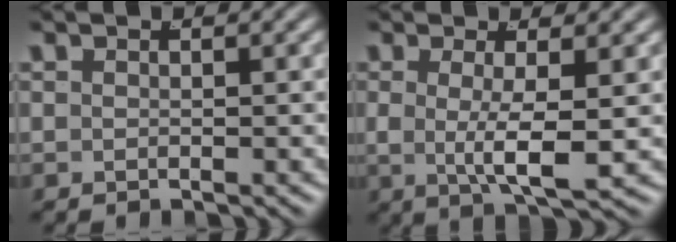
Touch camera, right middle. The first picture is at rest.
{"total": 5.0, "force": [0.0, 1.7, 4.7], "torque": [-0.094, -0.017, 0.006]}